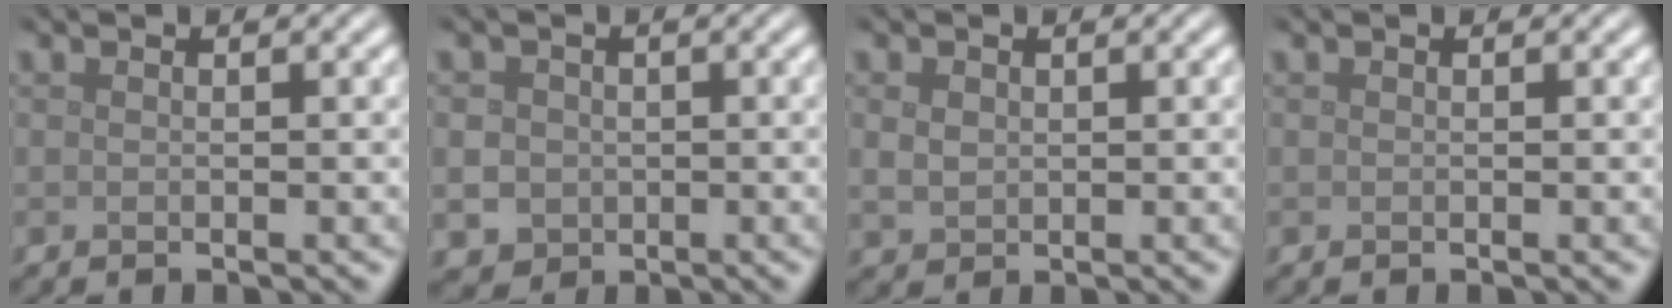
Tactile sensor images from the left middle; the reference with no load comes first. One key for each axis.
{"total": 3.0, "fx": -0.2, "fy": 2.9, "fz": 0.9, "tx": -0.006, "ty": 0.004, "tz": -0.011}
{"total": 1.6, "fx": 0.4, "fy": 1.3, "fz": 0.9, "tx": -0.019, "ty": -0.002, "tz": 0.010}
{"total": 0.0}